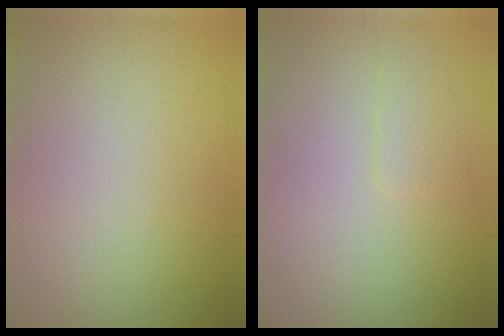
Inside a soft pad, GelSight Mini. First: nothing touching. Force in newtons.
{"total": 1.3, "press": 1.3, "slide": 0.1}